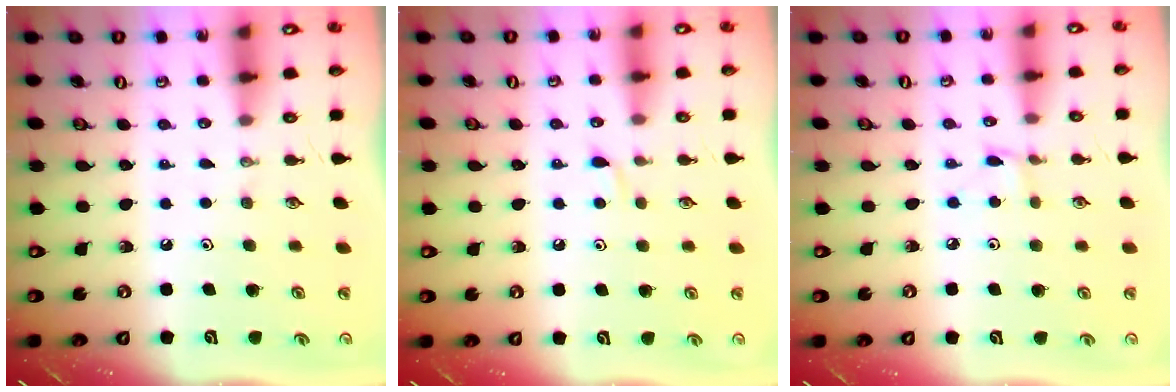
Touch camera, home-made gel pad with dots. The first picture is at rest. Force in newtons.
{"total": 3.3, "press": 3.3, "slide": 0.6}
{"total": 1.7, "press": 1.7, "slide": 0.1}